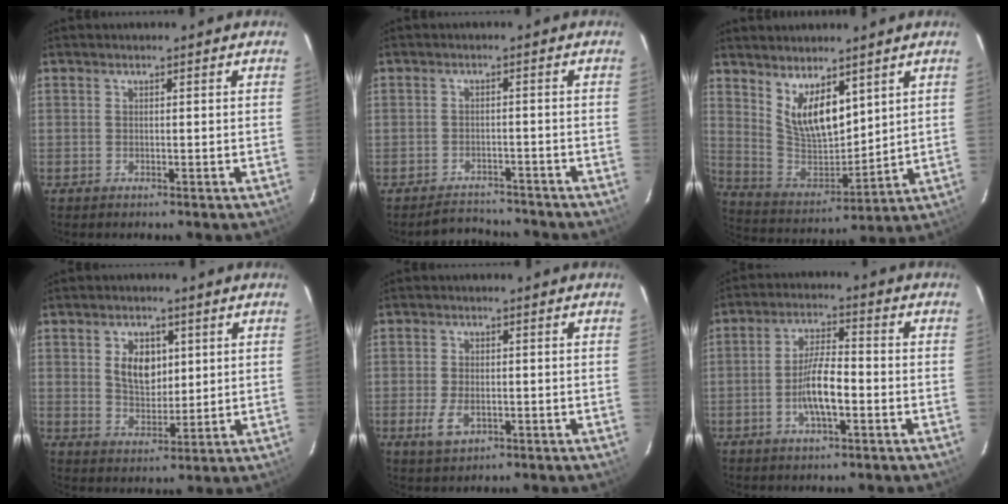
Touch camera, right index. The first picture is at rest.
{"total": 5.6, "force": [-5.1, 2.4, 0.3], "torque": [-0.015, 0.020, -0.074]}
{"total": 11.5, "force": [6.2, 5.3, 8.1], "torque": [-0.147, -0.013, 0.133]}
{"total": 6.9, "force": [2.0, 4.6, 4.8], "torque": [-0.081, 0.006, 0.042]}
{"total": 4.8, "force": [-1.7, 2.8, 3.5], "torque": [-0.080, -0.007, -0.028]}
{"total": 7.8, "force": [-2.6, 2.0, 7.1], "torque": [-0.139, 0.006, -0.044]}